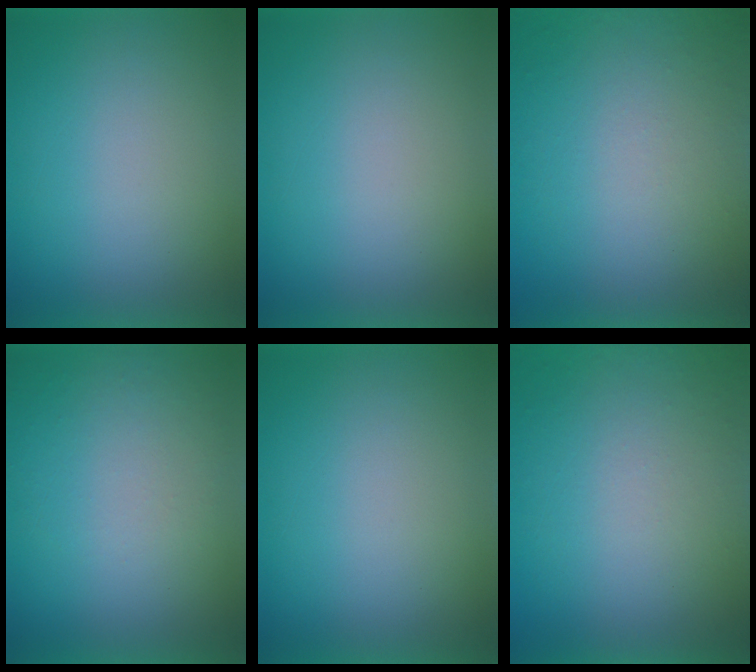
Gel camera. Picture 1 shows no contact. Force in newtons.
{"total": 0.0}
{"total": 8.7}
{"total": 1.0}
{"total": 0.0}
{"total": 8.4}